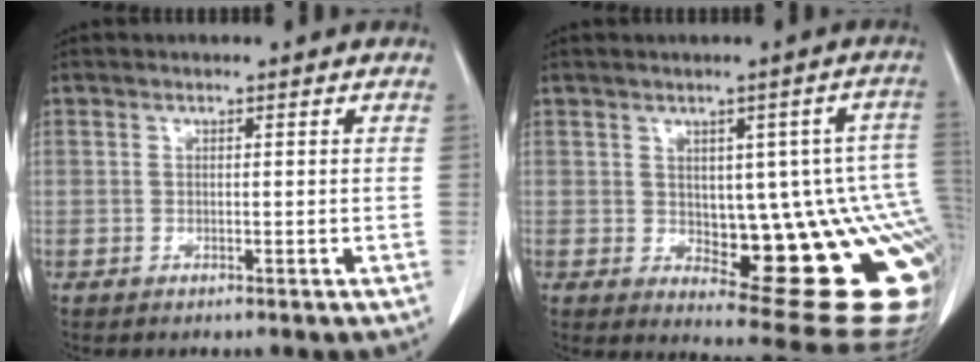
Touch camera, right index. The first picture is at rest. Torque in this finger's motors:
{"motor_torque": [1.42, -0.53, 0.25, 0.02]}